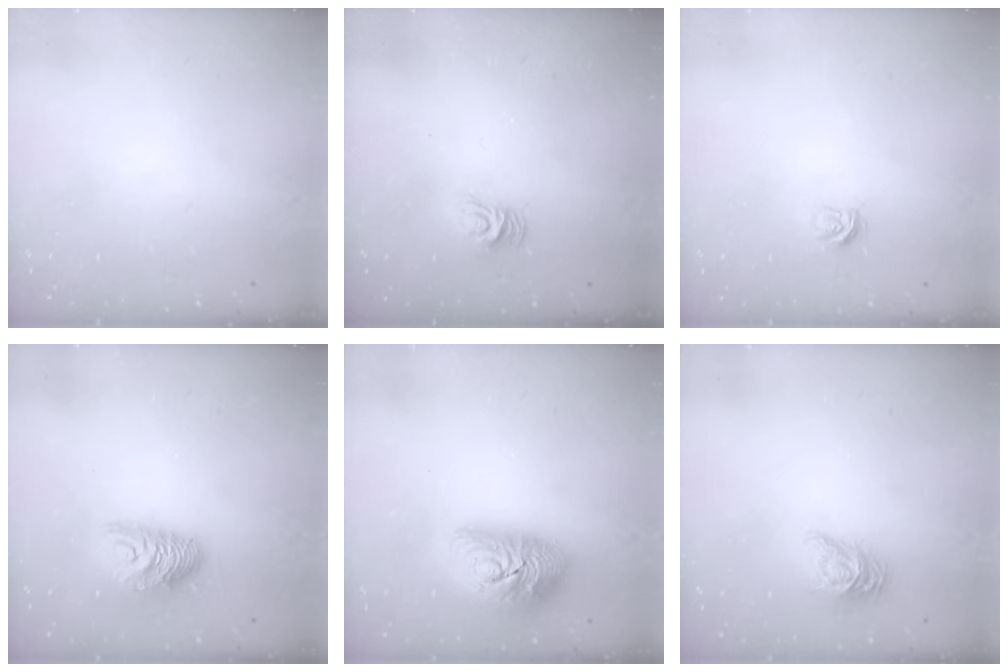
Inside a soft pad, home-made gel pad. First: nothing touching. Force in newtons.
{"total": 4.4, "press": 4.4, "slide": 0.2}
{"total": 3.4, "press": 3.4, "slide": 0.4}
{"total": 9.8, "press": 9.8, "slide": 0.2}
{"total": 14.6, "press": 14.6, "slide": 1.2}
{"total": 10.7, "press": 10.7, "slide": 0.6}